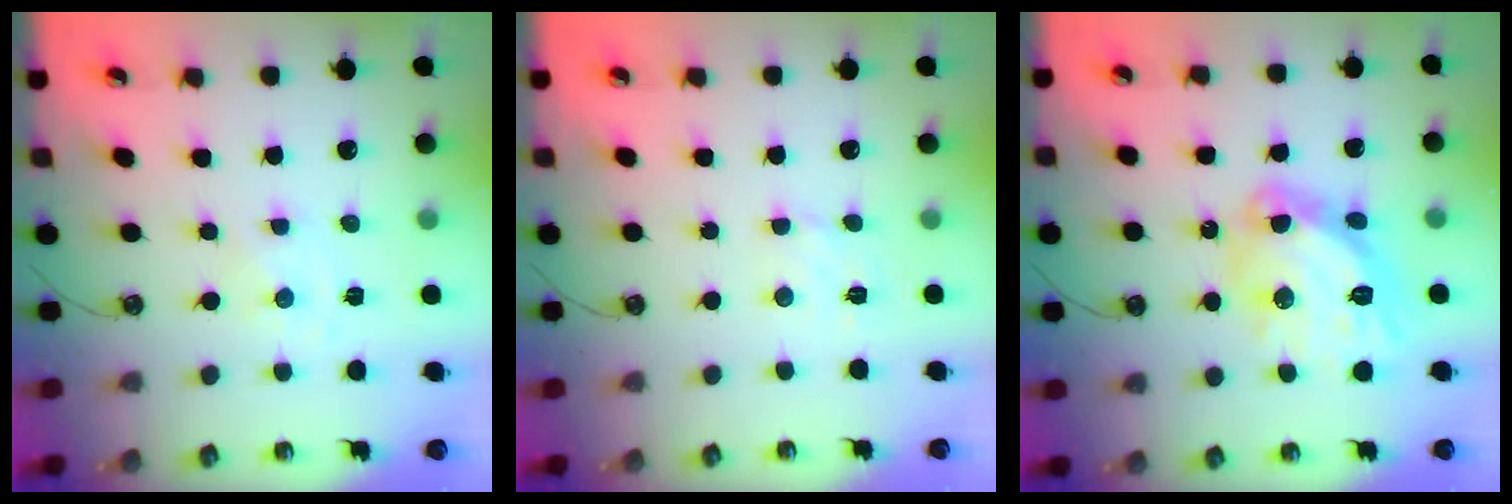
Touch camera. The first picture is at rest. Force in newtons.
{"total": 2.9, "press": 2.9, "slide": 0.2}
{"total": 18.3, "press": 18.3, "slide": 1.8}